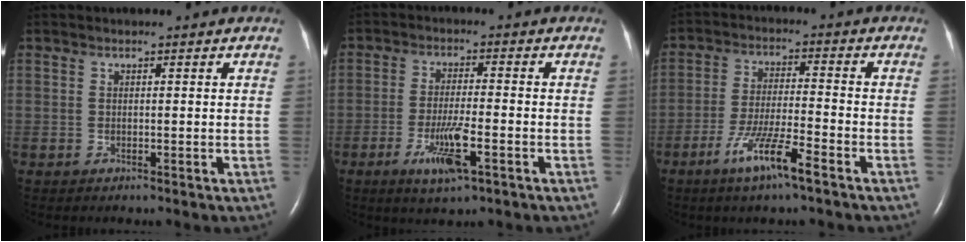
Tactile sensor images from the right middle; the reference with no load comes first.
{"total": 6.9, "force": [-3.2, 0.8, 6.1], "torque": [-0.121, -0.012, -0.054]}
{"total": 8.2, "force": [-4.9, 0.2, 6.5], "torque": [-0.131, -0.014, -0.093]}